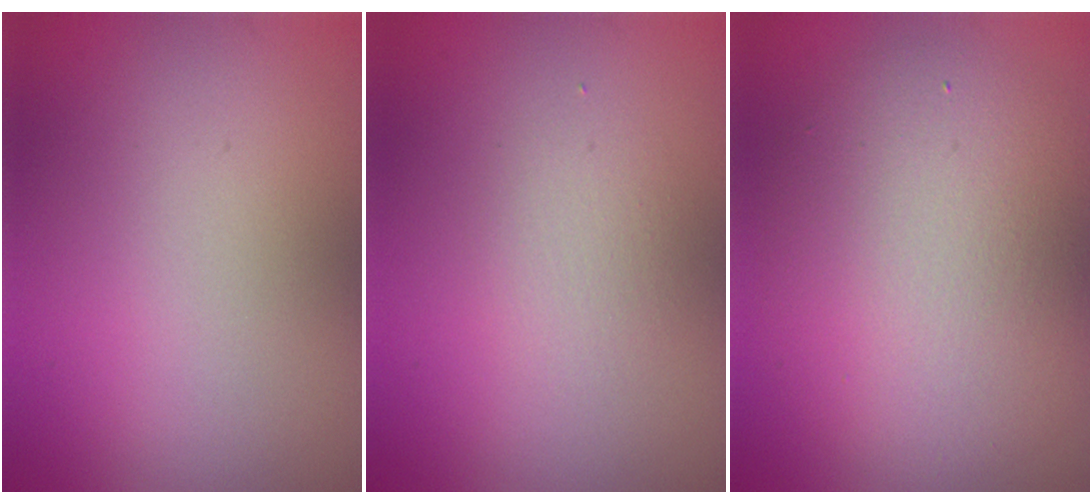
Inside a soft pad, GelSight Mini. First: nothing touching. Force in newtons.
{"total": 1.5, "press": 1.5, "slide": 0.1}
{"total": 7.8, "press": 7.8, "slide": 0.2}